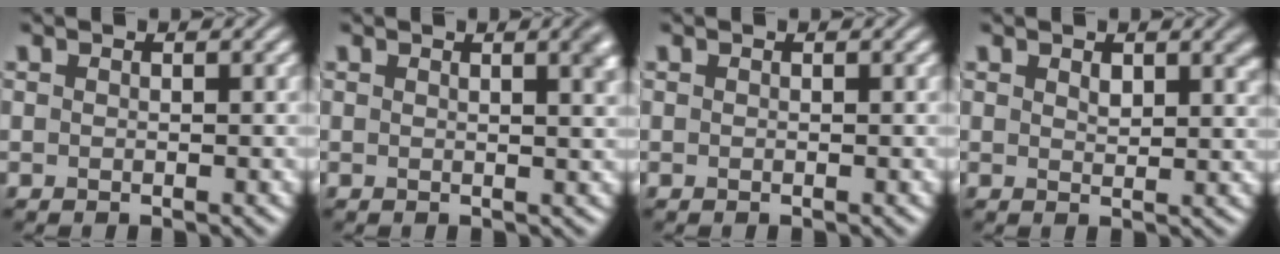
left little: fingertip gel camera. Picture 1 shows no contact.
{"total": 3.2, "force": [1.3, 1.2, 2.6], "torque": [-0.011, 0.010, 0.012]}
{"total": 0.0}
{"total": 2.4, "force": [1.3, 1.1, 1.6], "torque": [-0.022, -0.001, 0.026]}